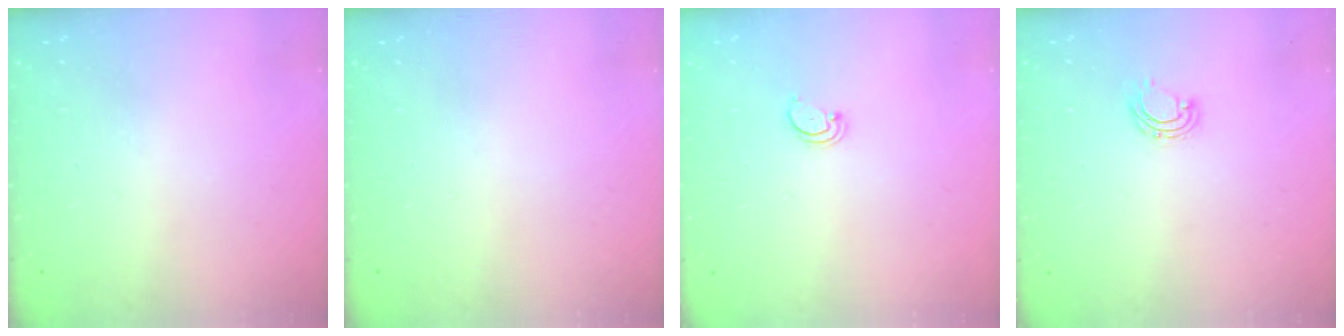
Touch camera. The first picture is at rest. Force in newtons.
{"total": 0.0}
{"total": 2.0, "press": 2.0, "slide": 0.2}
{"total": 4.9, "press": 4.8, "slide": 0.7}